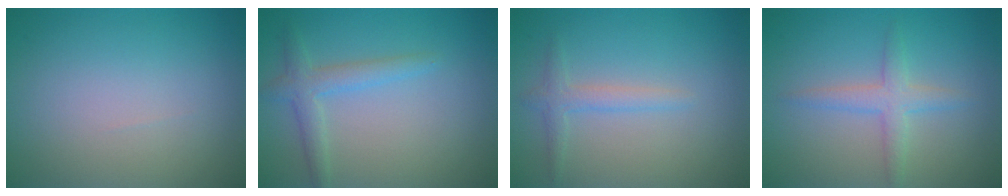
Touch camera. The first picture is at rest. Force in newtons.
{"total": 2.5, "press": 2.5, "slide": 0.1}
{"total": 1.8, "press": 1.8, "slide": 0.1}
{"total": 2.4, "press": 2.4, "slide": 0.0}